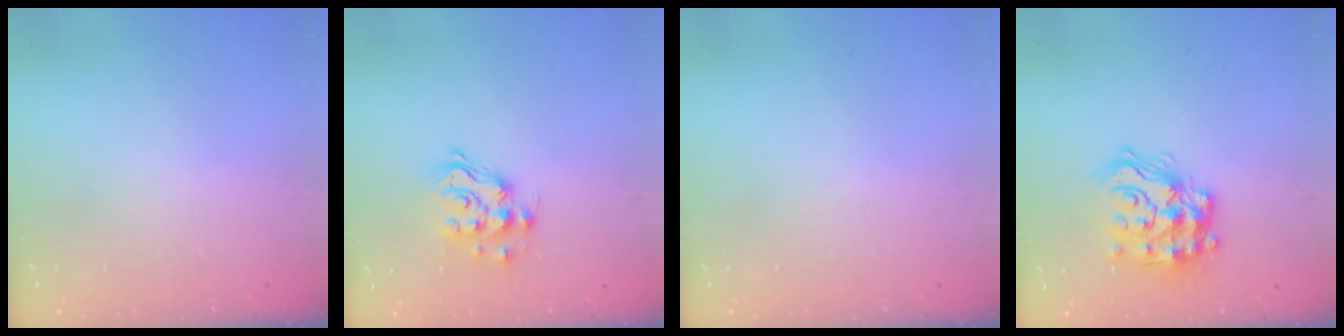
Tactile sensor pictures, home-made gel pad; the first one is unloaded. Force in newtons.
{"total": 13.9, "press": 13.9, "slide": 1.0}
{"total": 0.0}
{"total": 17.5, "press": 17.5, "slide": 1.2}